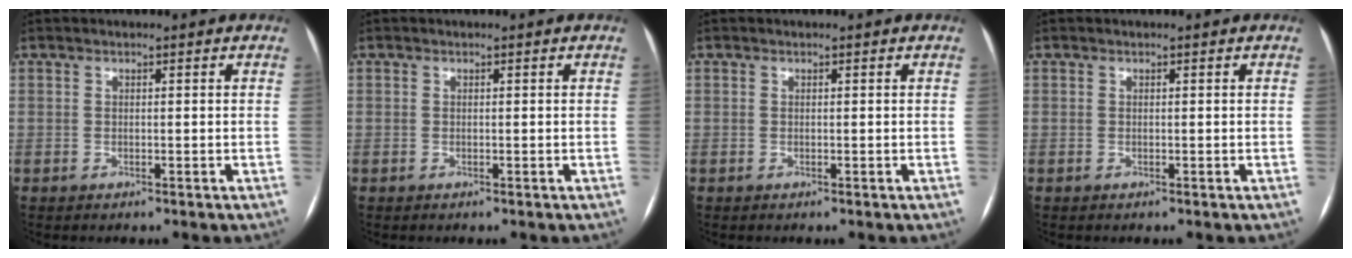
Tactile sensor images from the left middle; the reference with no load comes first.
{"total": 0.0}
{"total": 0.0}
{"total": 0.0}